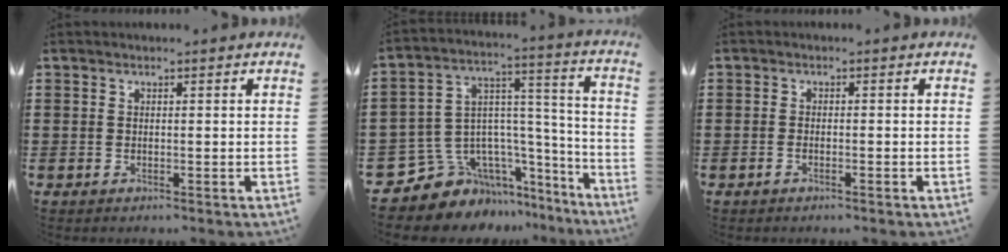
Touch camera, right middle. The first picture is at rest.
{"total": 8.8, "force": [-6.4, 5.9, 1.1], "torque": [-0.058, -0.007, -0.119]}
{"total": 0.9, "force": [-0.6, 0.2, 0.7], "torque": [-0.015, -0.004, -0.010]}